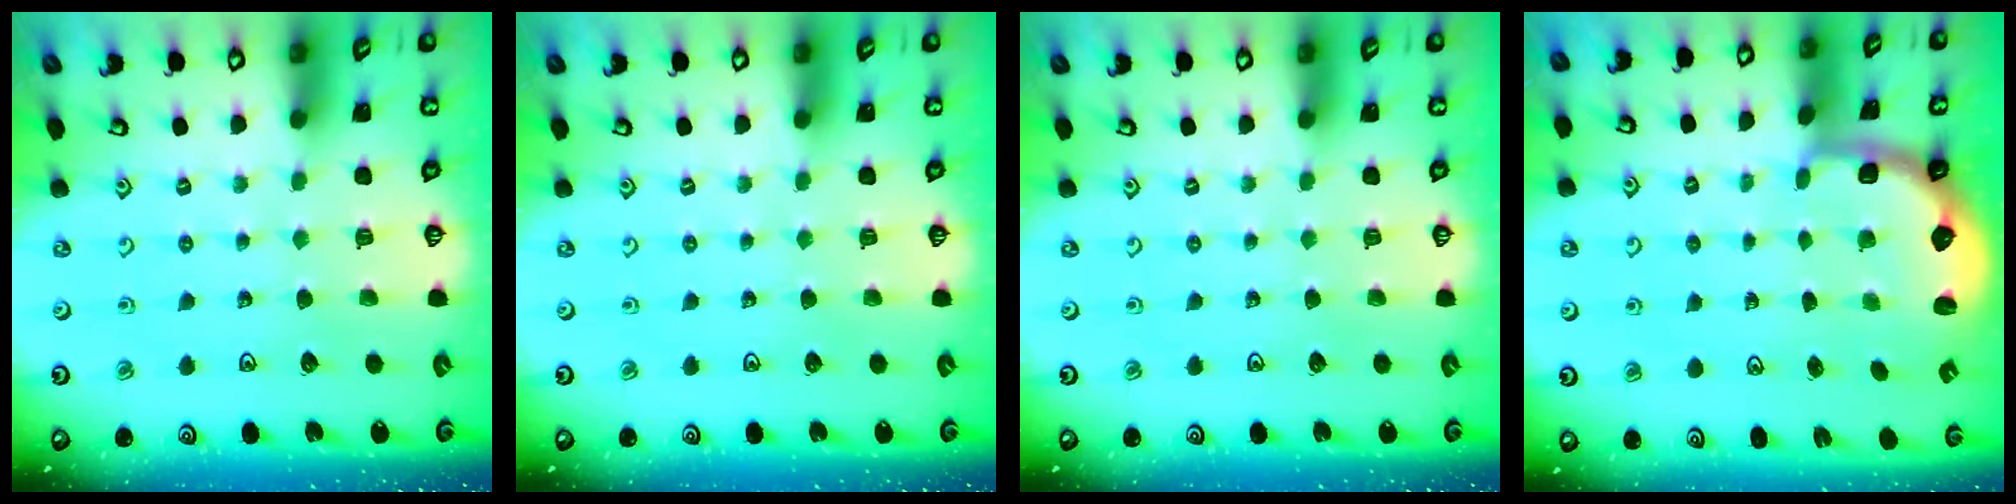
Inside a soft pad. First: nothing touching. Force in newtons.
{"total": 0.0}
{"total": 0.0}
{"total": 2.6, "press": 2.0, "slide": 1.7}